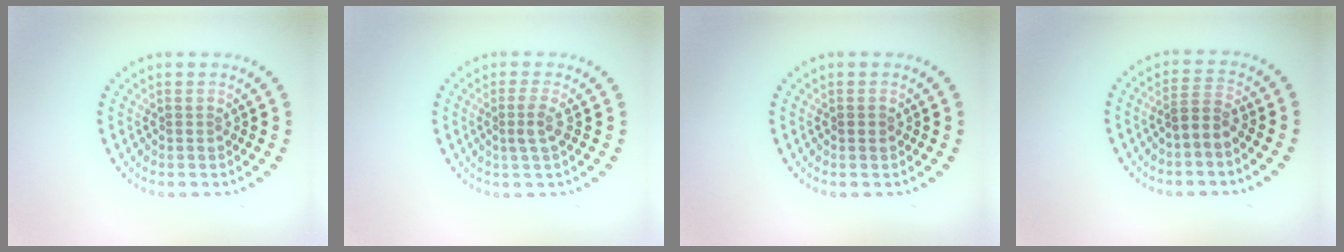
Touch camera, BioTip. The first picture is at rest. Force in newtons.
{"total": 1.7, "press": 1.3, "slide": 1.0}
{"total": 0.8, "press": 0.8, "slide": 0.1}
{"total": 2.0, "press": 1.8, "slide": 1.0}